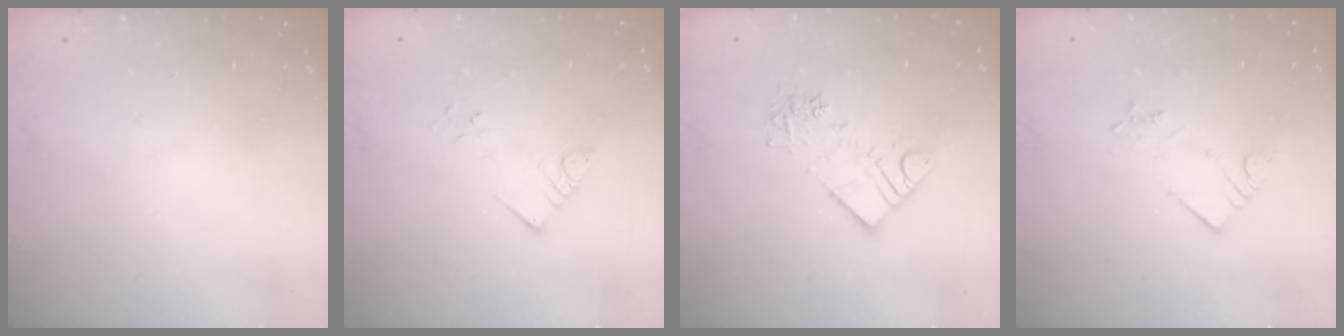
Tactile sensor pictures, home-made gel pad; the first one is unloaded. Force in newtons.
{"total": 3.6, "press": 3.6, "slide": 0.3}
{"total": 10.5, "press": 10.4, "slide": 1.1}
{"total": 2.8, "press": 2.8, "slide": 0.1}